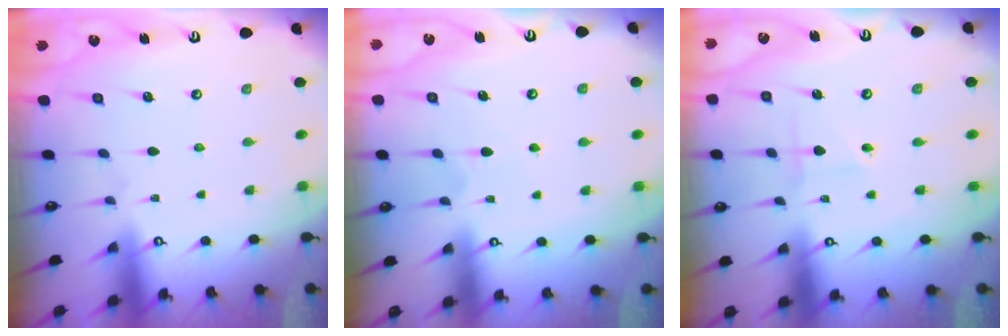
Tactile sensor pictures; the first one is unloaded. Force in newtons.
{"total": 5.1, "press": 5.0, "slide": 0.5}
{"total": 1.7, "press": 1.5, "slide": 0.9}